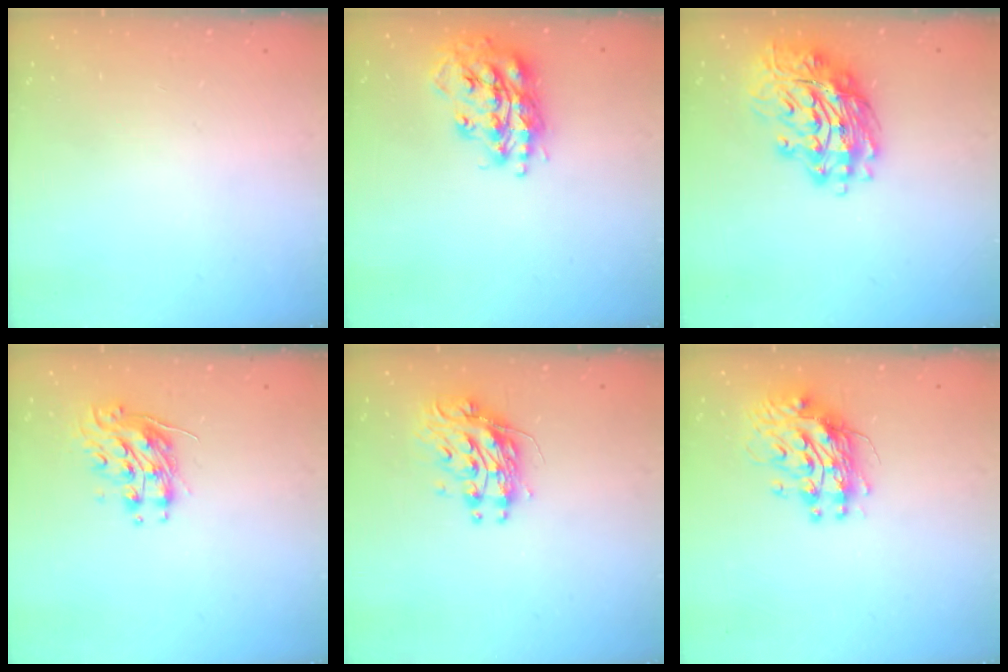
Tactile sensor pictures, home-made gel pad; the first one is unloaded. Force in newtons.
{"total": 17.4, "press": 17.4, "slide": 1.1}
{"total": 16.8, "press": 16.7, "slide": 1.9}
{"total": 8.9, "press": 8.9, "slide": 0.2}
{"total": 10.3, "press": 10.3, "slide": 1.0}
{"total": 11.0, "press": 10.9, "slide": 1.0}